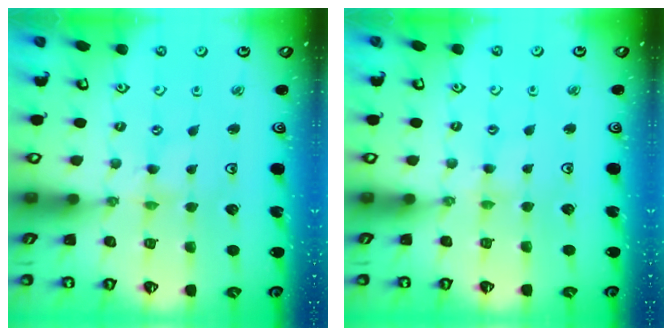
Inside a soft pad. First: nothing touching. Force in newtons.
{"total": 1.3, "press": 1.2, "slide": 0.3}